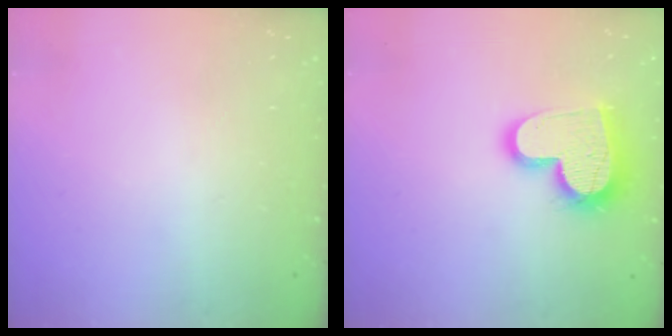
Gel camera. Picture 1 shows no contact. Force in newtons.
{"total": 16.4, "press": 16.3, "slide": 1.2}